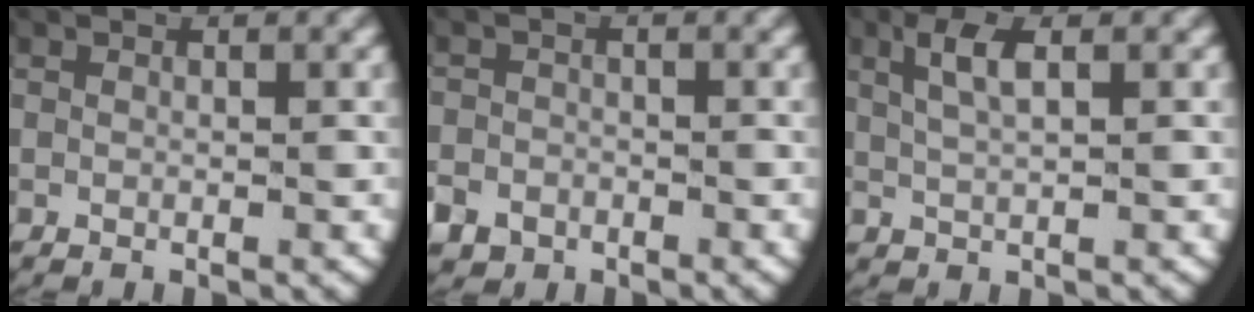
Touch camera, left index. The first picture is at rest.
{"total": 2.9, "force": [-1.7, 2.3, 0.5], "torque": [-0.023, -0.018, -0.025]}
{"total": 2.8, "force": [1.1, 0.8, 2.4], "torque": [-0.050, 0.006, 0.023]}